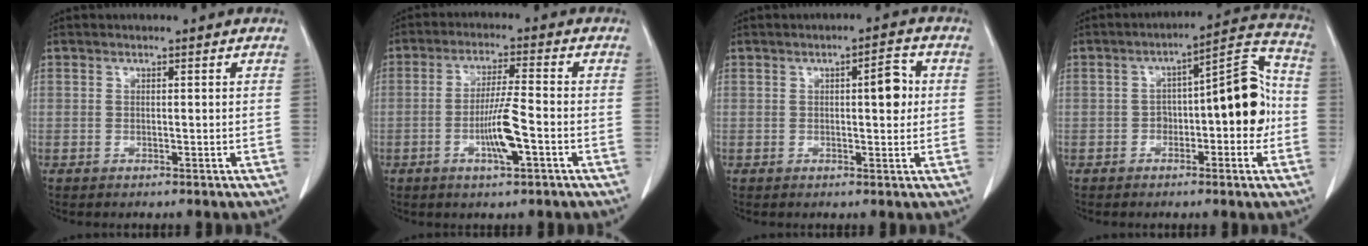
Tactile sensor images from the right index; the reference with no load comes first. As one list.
[{"total": 7.0, "force": [-2.3, 0.2, 6.6], "torque": [-0.126, -0.004, -0.043]}, {"total": 4.2, "force": [0.6, 1.2, 4.0], "torque": [-0.055, 0.006, 0.005]}, {"total": 11.8, "force": [-1.2, 3.9, 11.1], "torque": [-0.150, 0.046, -0.015]}]